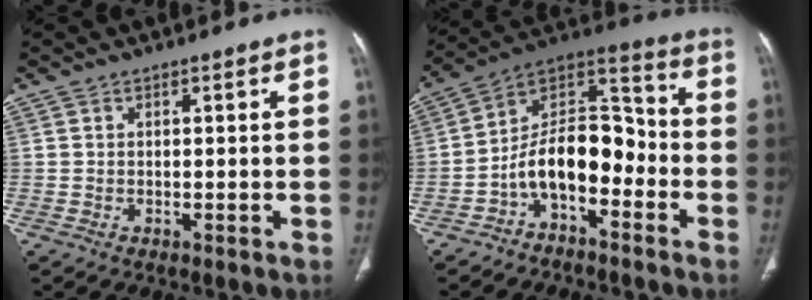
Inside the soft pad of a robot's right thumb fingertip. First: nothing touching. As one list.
[{"total": 13.7, "force": [-5.0, 7.9, 10.0], "torque": [-0.143, 0.087, -0.094]}]